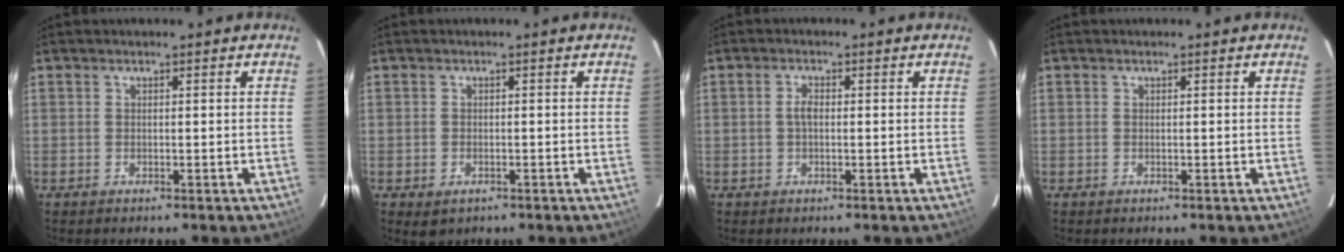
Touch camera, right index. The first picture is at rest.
{"total": 2.5, "force": [-1.1, 1.8, 1.2], "torque": [-0.020, -0.007, -0.014]}
{"total": 1.9, "force": [-0.1, 0.9, 1.6], "torque": [-0.033, 0.006, -0.003]}
{"total": 0.0}